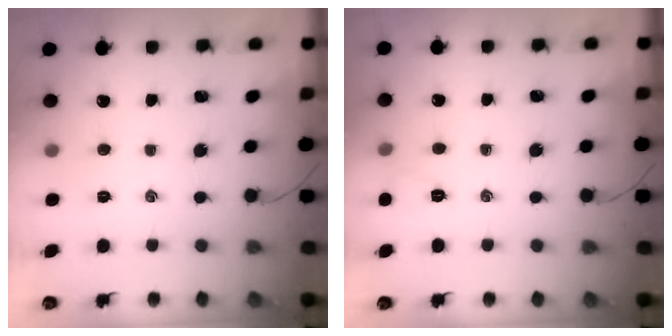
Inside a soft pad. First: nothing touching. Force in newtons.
{"total": 5.0, "press": 4.8, "slide": 1.2}